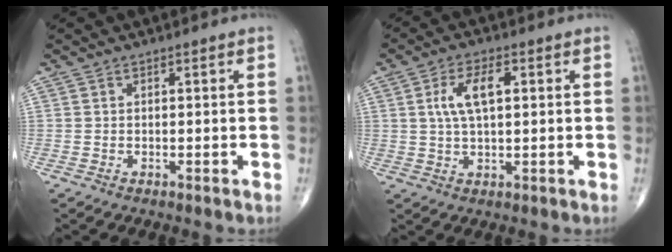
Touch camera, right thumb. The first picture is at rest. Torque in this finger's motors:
{"motor_torque": [0.05, 0.06, 0.56, -0.04, 0.06]}